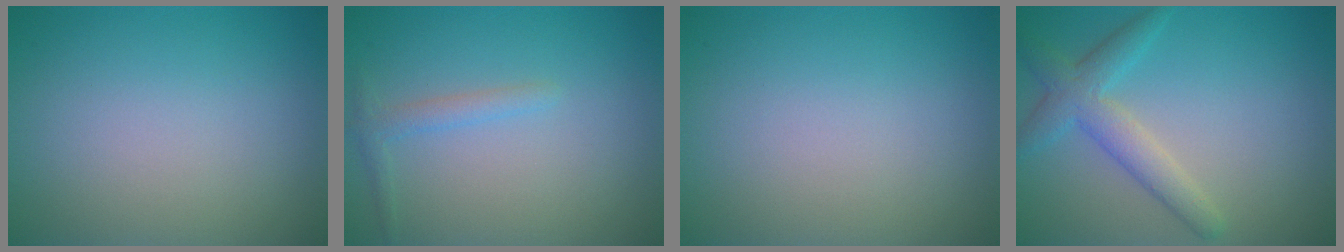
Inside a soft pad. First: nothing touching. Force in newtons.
{"total": 1.3, "press": 1.3, "slide": 0.1}
{"total": 0.0}
{"total": 3.5, "press": 3.5, "slide": 0.1}